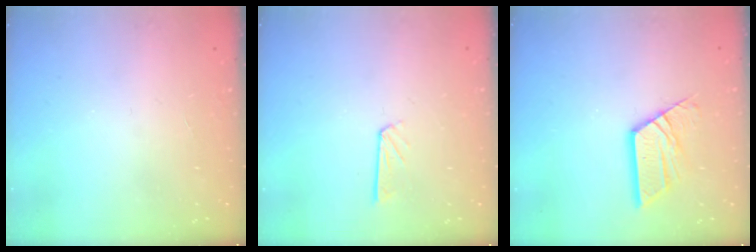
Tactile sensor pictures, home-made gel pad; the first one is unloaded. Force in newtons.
{"total": 3.9, "press": 3.9, "slide": 0.3}
{"total": 12.2, "press": 12.2, "slide": 1.2}